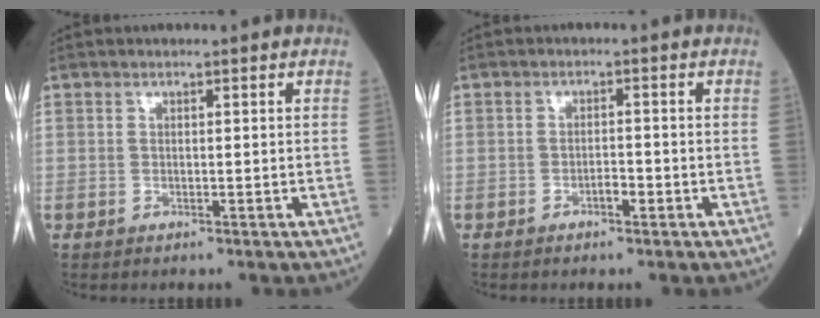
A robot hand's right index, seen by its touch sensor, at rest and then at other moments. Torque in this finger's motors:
{"motor_torque": [0.07, -0.04, 0.00, 0.00]}